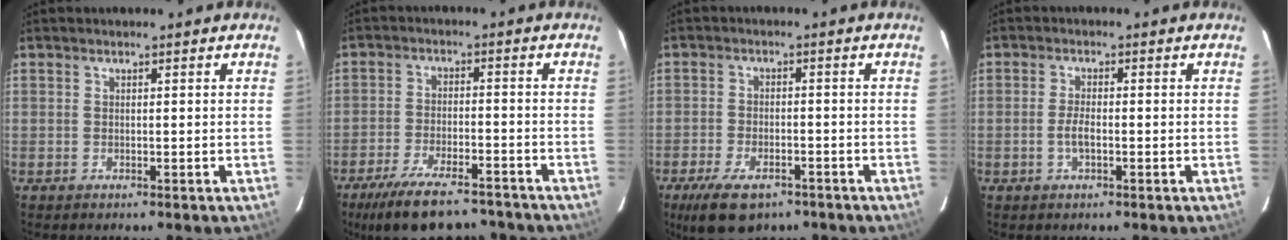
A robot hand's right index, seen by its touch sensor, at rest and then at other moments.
{"total": 16.0, "force": [-12.8, 5.3, 7.9], "torque": [-0.164, -0.020, -0.197]}
{"total": 10.3, "force": [-6.9, 4.9, 5.9], "torque": [-0.138, -0.017, -0.113]}
{"total": 2.6, "force": [-0.9, 0.9, 2.3], "torque": [-0.051, 0.000, -0.017]}